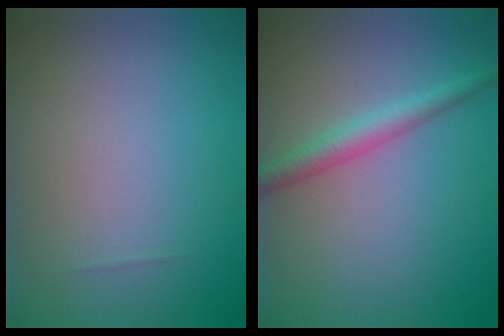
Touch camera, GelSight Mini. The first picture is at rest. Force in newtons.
{"total": 2.5, "press": 2.5, "slide": 0.0}